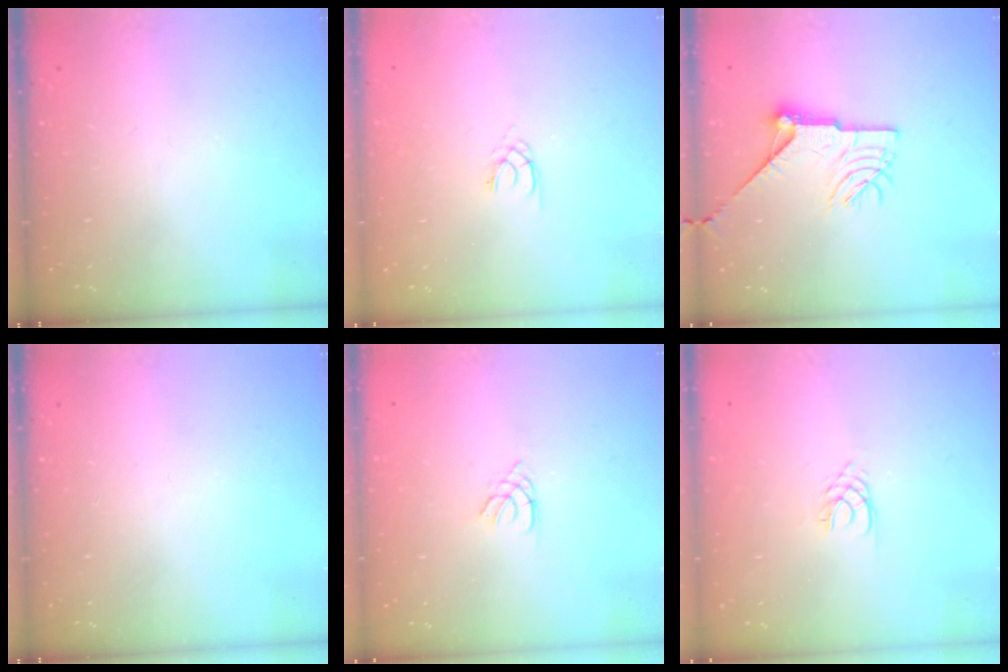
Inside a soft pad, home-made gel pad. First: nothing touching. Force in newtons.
{"total": 1.3, "press": 1.2, "slide": 0.3}
{"total": 12.8, "press": 12.8, "slide": 0.8}
{"total": 0.0}
{"total": 1.4, "press": 1.4, "slide": 0.3}
{"total": 1.7, "press": 1.7, "slide": 0.2}